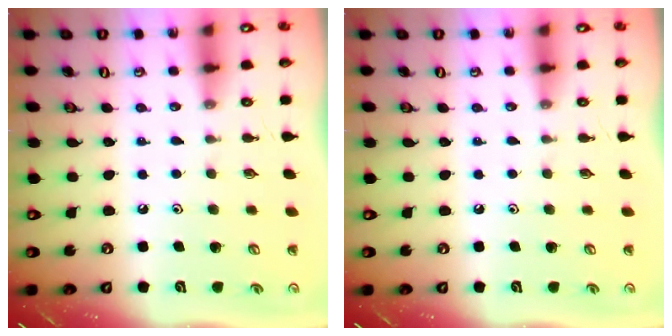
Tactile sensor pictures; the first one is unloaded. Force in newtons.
{"total": 0.0}